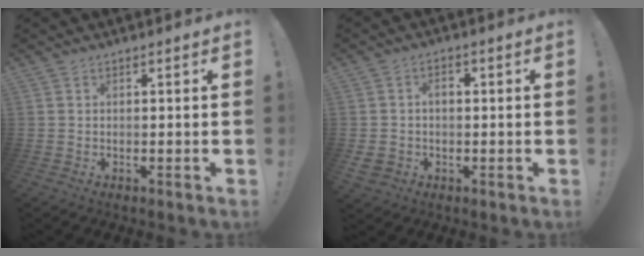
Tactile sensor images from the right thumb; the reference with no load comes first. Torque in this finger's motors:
{"motor_torque": [0.56, 0.66, 0.01, -0.12, 0.01]}